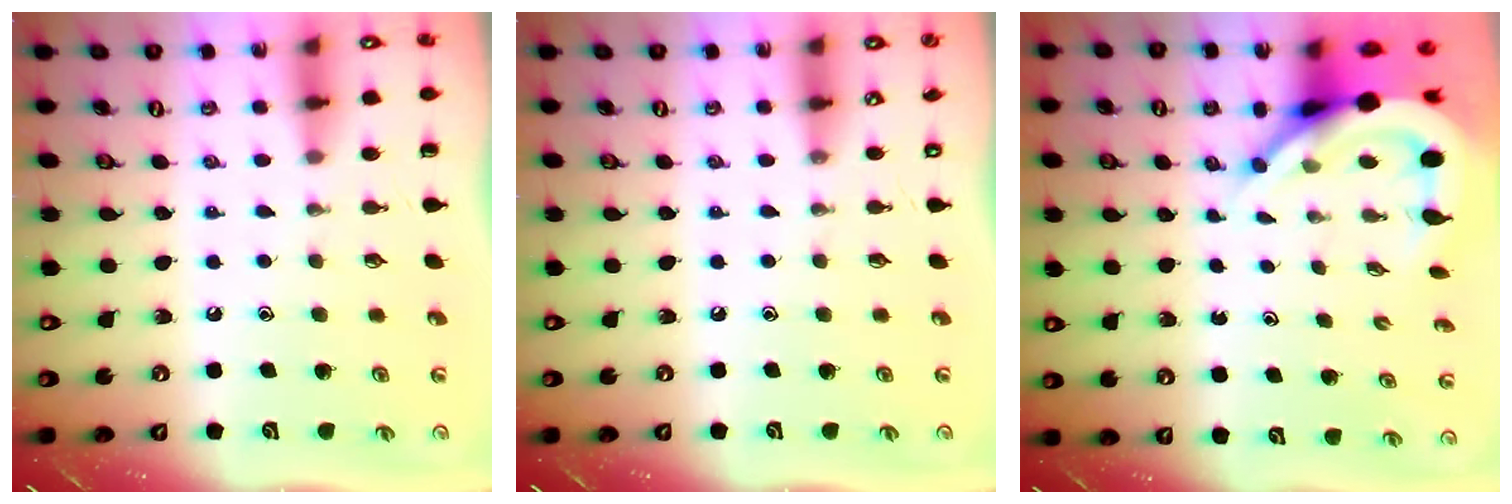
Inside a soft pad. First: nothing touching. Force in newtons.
{"total": 0.0}
{"total": 10.3, "press": 10.2, "slide": 1.3}